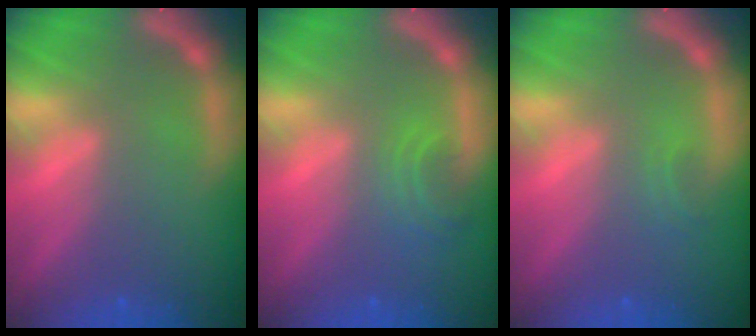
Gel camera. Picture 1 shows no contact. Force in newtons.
{"total": 2.4}
{"total": 0.9}